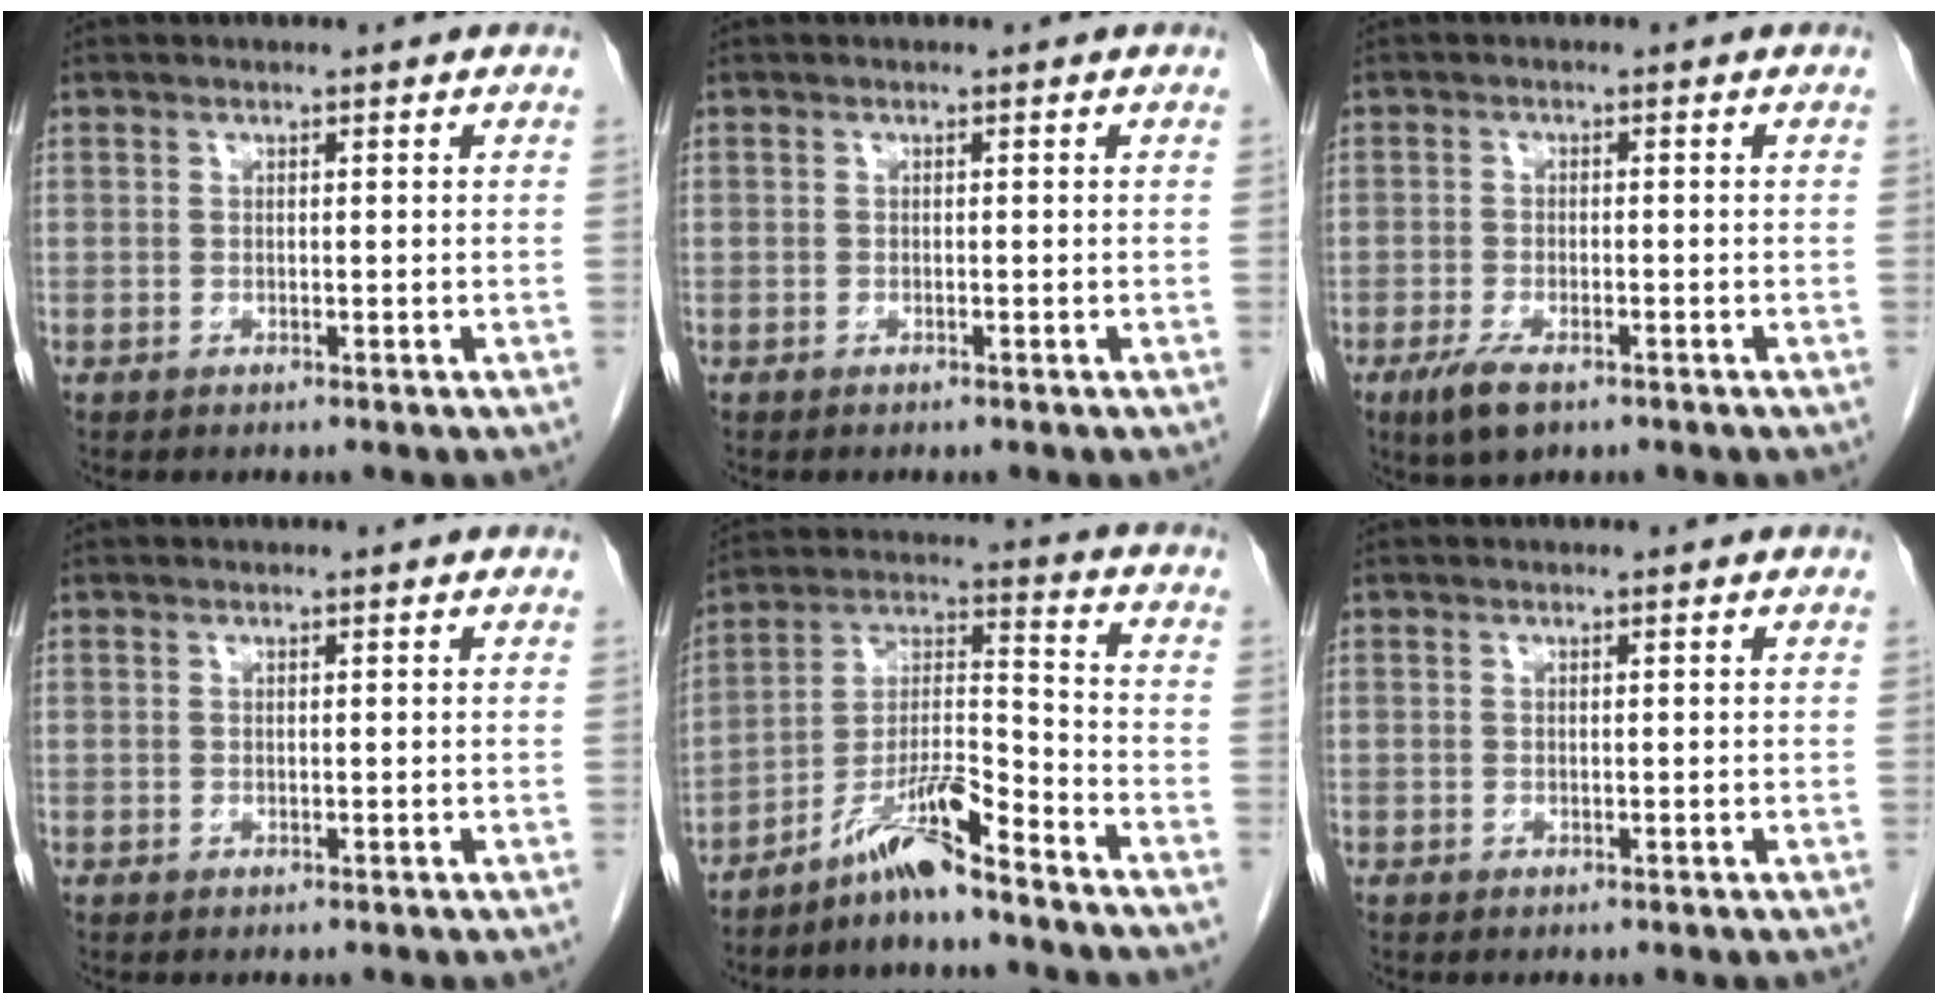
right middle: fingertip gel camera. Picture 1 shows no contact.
{"total": 0.0}
{"total": 4.8, "force": [-3.0, 1.5, 3.4], "torque": [-0.074, -0.011, -0.048]}
{"total": 0.0}
{"total": 9.8, "force": [-7.7, 0.3, 6.1], "torque": [-0.121, 0.004, -0.140]}
{"total": 0.0}